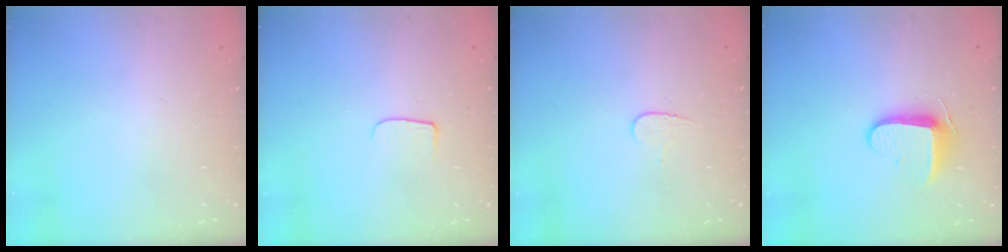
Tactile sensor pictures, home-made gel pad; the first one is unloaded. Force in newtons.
{"total": 5.3, "press": 5.2, "slide": 0.6}
{"total": 3.8, "press": 3.8, "slide": 0.4}
{"total": 9.3, "press": 9.2, "slide": 1.5}